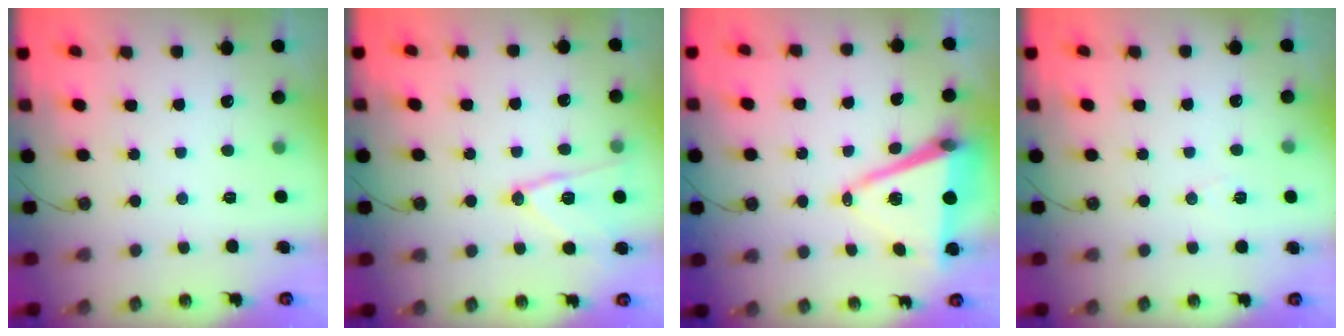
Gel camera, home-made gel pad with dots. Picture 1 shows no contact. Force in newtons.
{"total": 13.2, "press": 13.1, "slide": 0.6}
{"total": 11.6, "press": 10.9, "slide": 4.0}
{"total": 5.2, "press": 4.3, "slide": 2.9}